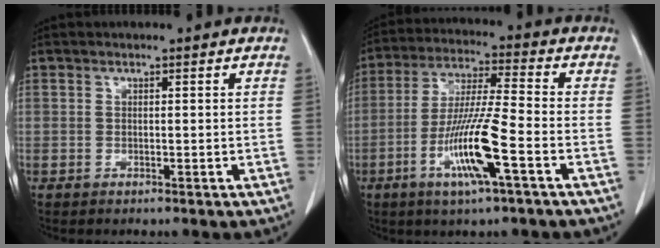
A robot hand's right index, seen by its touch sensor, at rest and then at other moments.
{"total": 12.1, "force": [-4.6, 0.2, 11.2], "torque": [-0.222, -0.012, -0.089]}